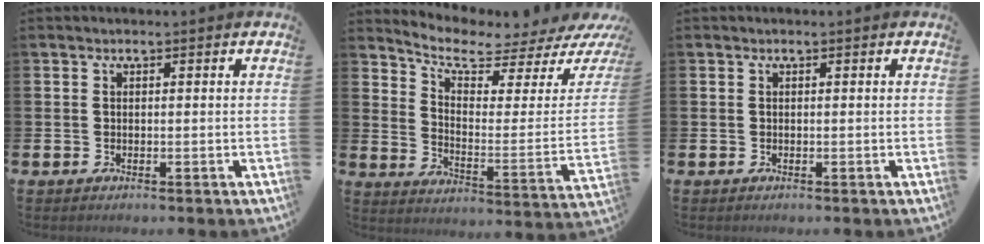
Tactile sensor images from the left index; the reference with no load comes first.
{"total": 5.6, "force": [5.1, 1.3, 2.0], "torque": [-0.064, -0.052, 0.078]}
{"total": 0.0}